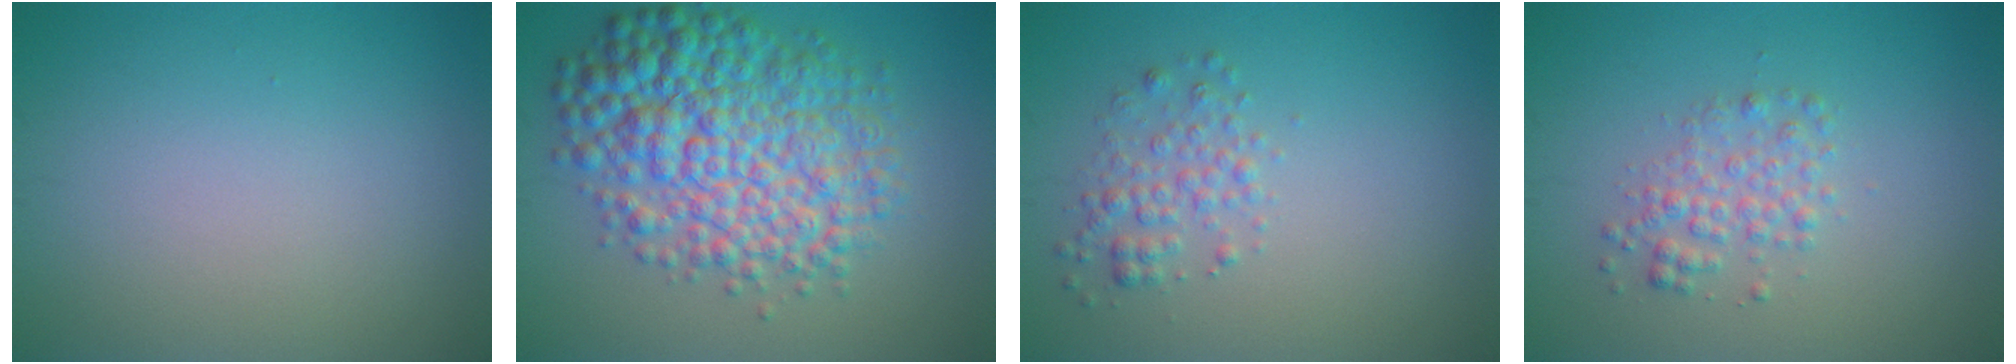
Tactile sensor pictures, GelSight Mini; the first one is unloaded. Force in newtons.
{"total": 9.2, "press": 9.2, "slide": 0.1}
{"total": 2.0, "press": 2.0, "slide": 0.1}
{"total": 2.2, "press": 2.2, "slide": 0.0}